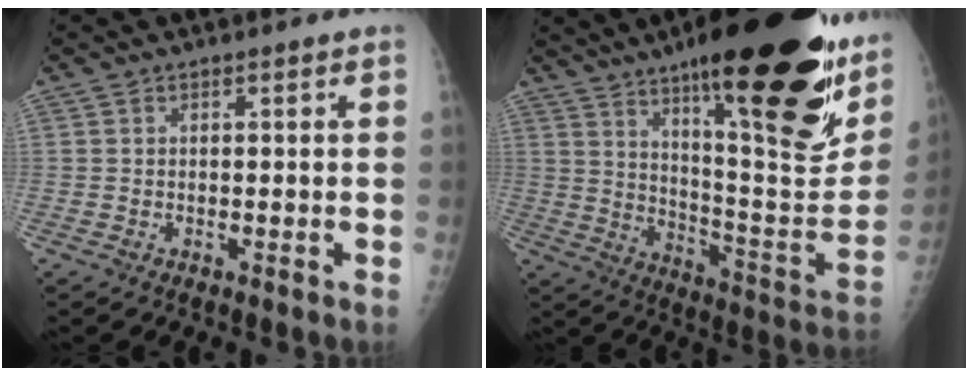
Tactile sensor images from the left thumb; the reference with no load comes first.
{"total": 33.6, "force": [18.2, 8.5, 26.9], "torque": [-0.307, -0.054, 0.283]}